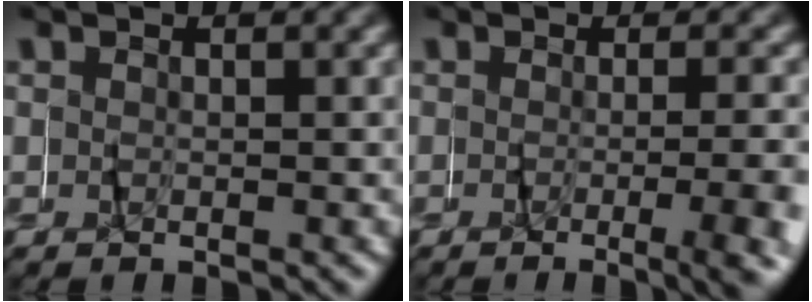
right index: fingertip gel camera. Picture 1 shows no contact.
{"total": 4.6, "force": [-2.4, -0.3, 3.9], "torque": [-0.043, -0.010, -0.033]}